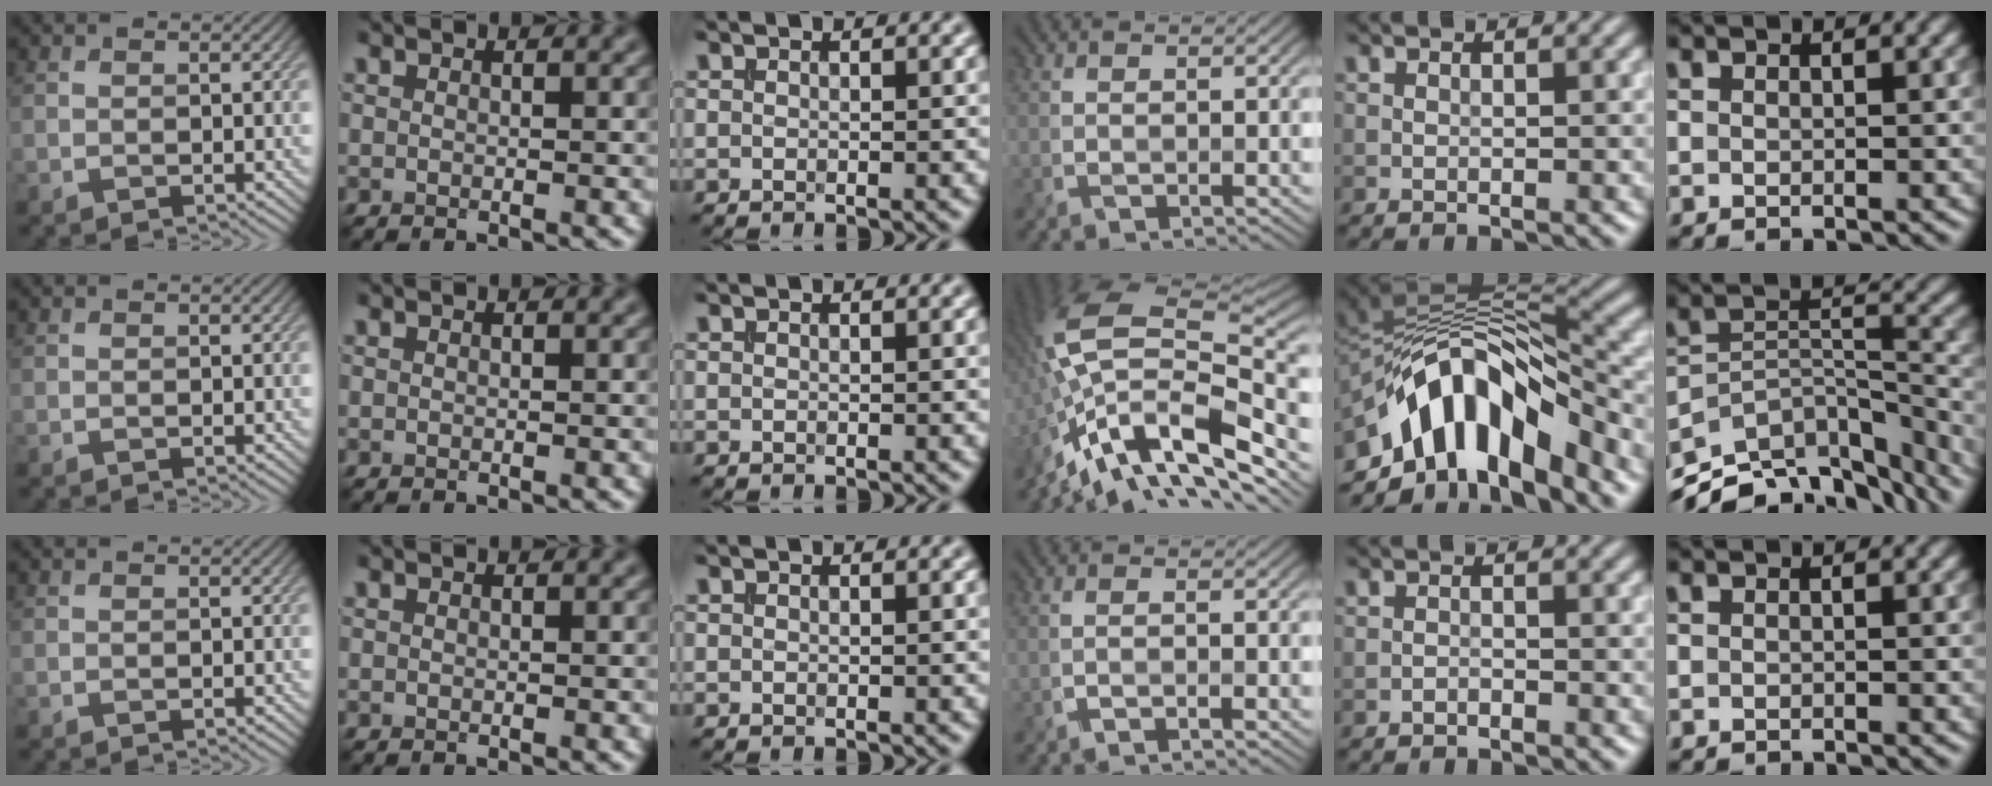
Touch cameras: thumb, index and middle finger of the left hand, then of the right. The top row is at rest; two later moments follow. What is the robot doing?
{"motion": "insert", "object": "file holder"}